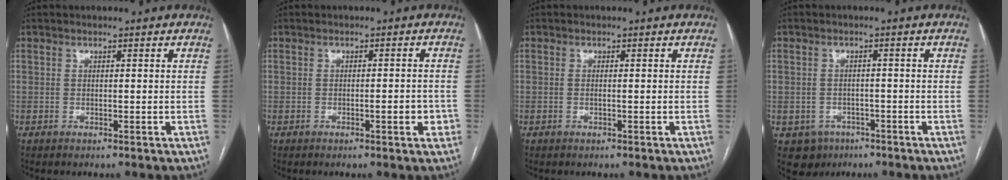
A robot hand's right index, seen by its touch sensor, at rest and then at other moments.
{"total": 2.6, "force": [-0.9, 0.7, 2.4], "torque": [-0.032, 0.001, -0.012]}
{"total": 0.6, "force": [-0.1, 0.0, 0.6], "torque": [-0.014, -0.001, 0.001]}
{"total": 4.6, "force": [-2.3, 4.0, 0.6], "torque": [-0.005, 0.008, -0.029]}